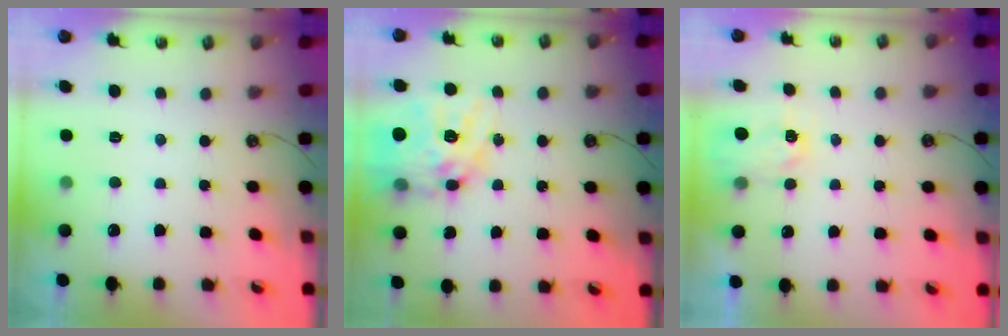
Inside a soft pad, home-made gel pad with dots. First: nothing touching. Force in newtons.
{"total": 18.0, "press": 17.9, "slide": 1.6}
{"total": 2.5, "press": 2.4, "slide": 0.4}